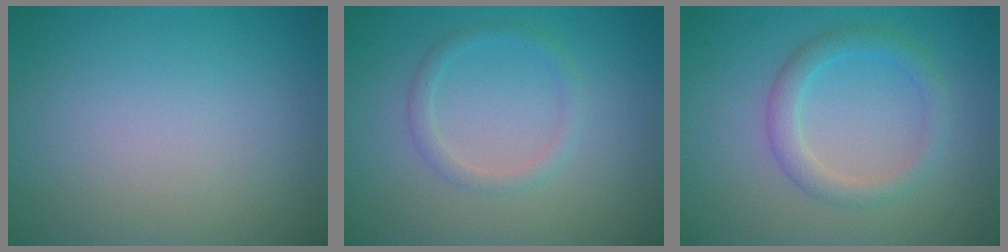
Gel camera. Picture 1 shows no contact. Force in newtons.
{"total": 1.5, "press": 1.5, "slide": 0.1}
{"total": 2.6, "press": 2.6, "slide": 0.1}